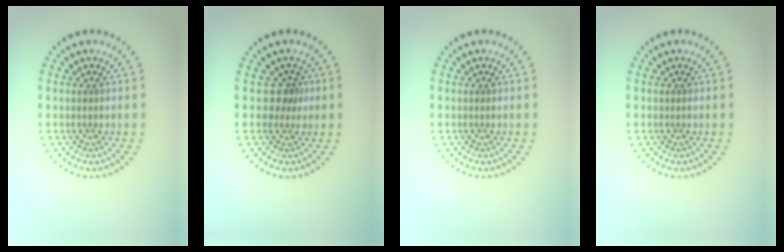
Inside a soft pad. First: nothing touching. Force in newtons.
{"total": 1.6, "press": 1.2, "slide": 1.1}
{"total": 0.0}
{"total": 0.0}